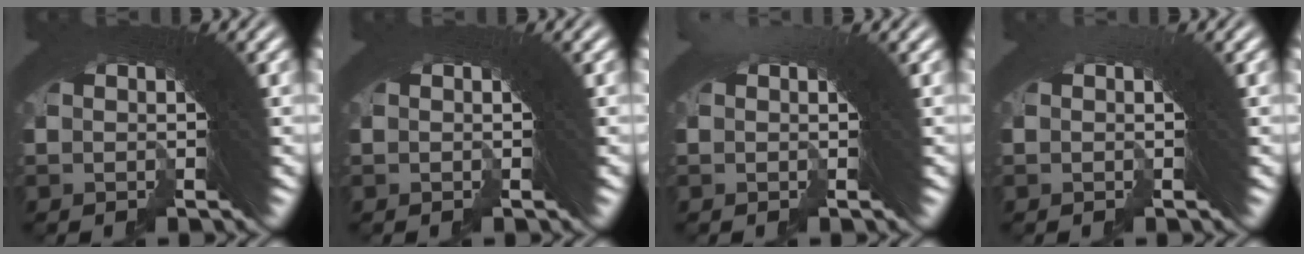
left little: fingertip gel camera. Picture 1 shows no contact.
{"total": 0.0}
{"total": 0.0}
{"total": 0.5, "force": [-0.5, 0.2, 0.1], "torque": [-0.004, -0.007, -0.006]}